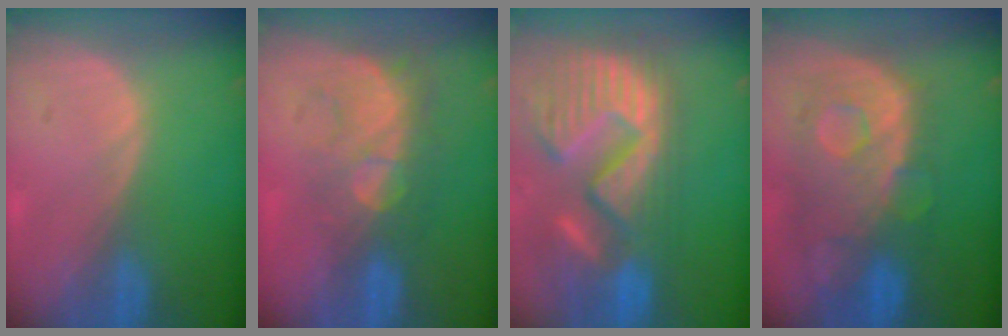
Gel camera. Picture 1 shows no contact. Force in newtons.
{"total": 8.8, "press": 7.6, "slide": 4.5}
{"total": 15.1, "press": 12.7, "slide": 8.2}
{"total": 11.2, "press": 9.7, "slide": 5.5}